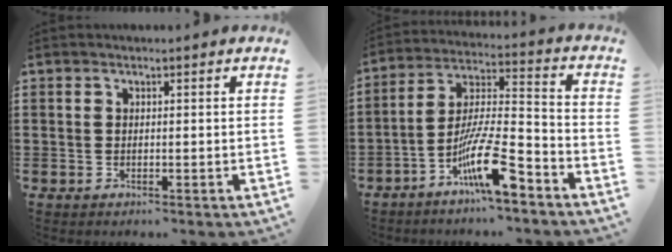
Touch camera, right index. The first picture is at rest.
{"total": 12.1, "force": [-7.6, 1.9, 9.3], "torque": [-0.179, 0.003, -0.141]}